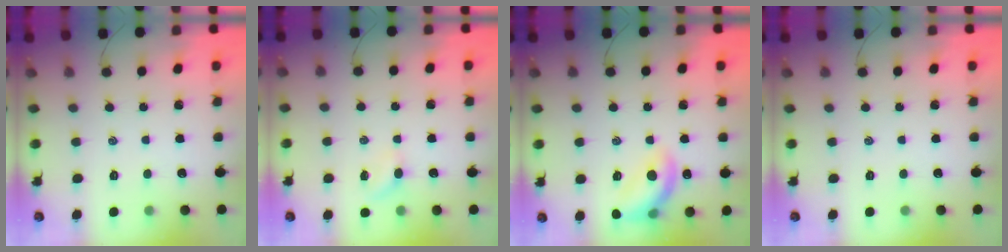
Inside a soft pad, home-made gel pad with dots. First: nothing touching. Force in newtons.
{"total": 2.1, "press": 2.0, "slide": 0.7}
{"total": 13.7, "press": 13.5, "slide": 2.2}
{"total": 0.0}